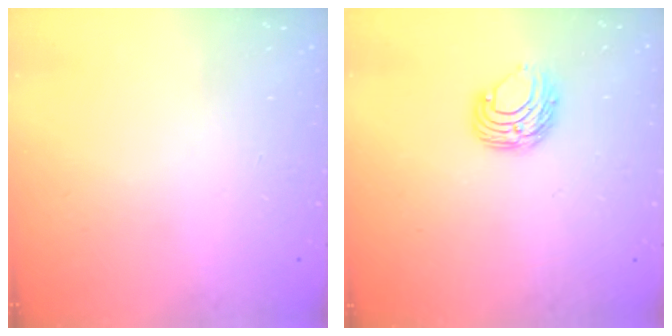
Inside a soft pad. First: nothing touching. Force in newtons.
{"total": 6.7, "press": 6.7, "slide": 0.5}